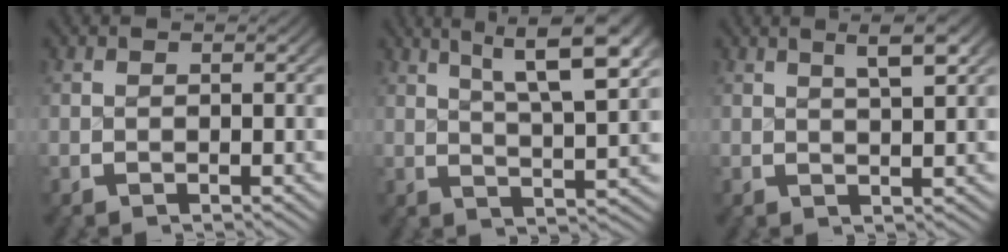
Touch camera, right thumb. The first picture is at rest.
{"total": 7.8, "force": [3.1, 3.4, 6.3], "torque": [-0.082, 0.005, 0.044]}
{"total": 3.9, "force": [2.2, 1.1, 3.0], "torque": [-0.033, 0.013, 0.033]}